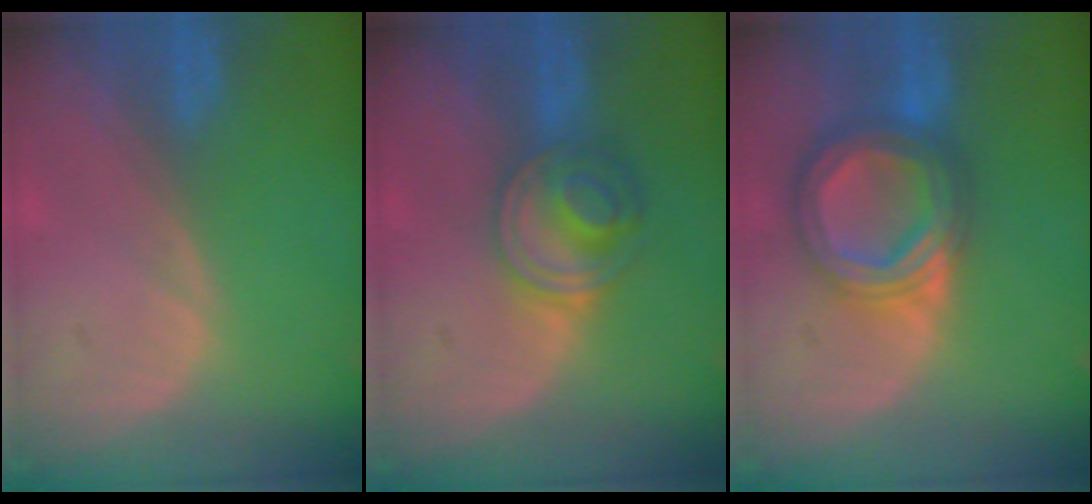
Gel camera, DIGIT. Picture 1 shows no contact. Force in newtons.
{"total": 5.7, "press": 5.7, "slide": 0.4}
{"total": 8.4, "press": 8.4, "slide": 0.5}